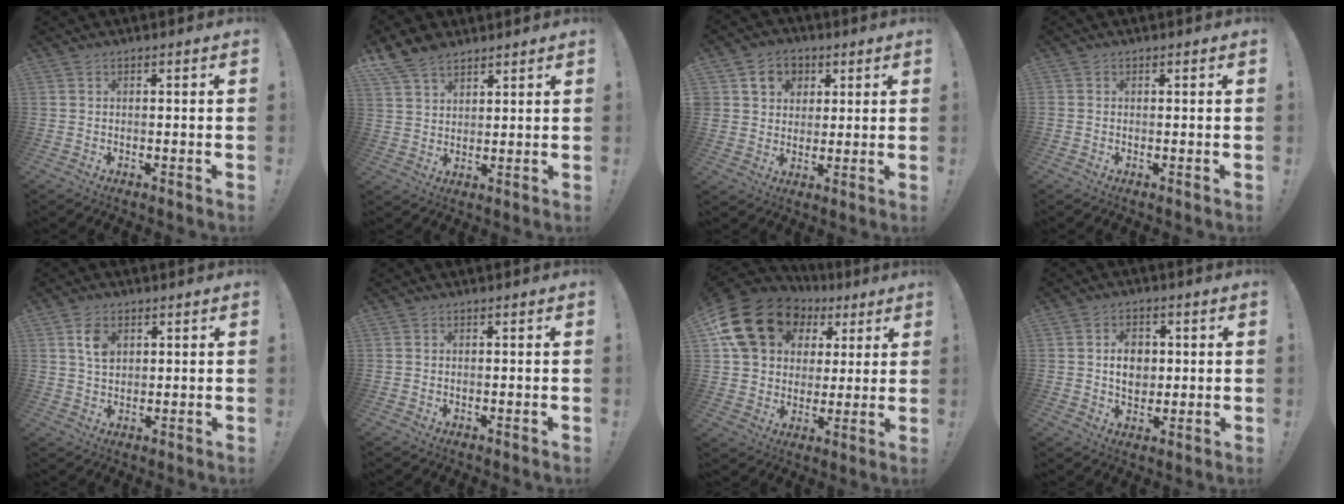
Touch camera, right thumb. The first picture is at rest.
{"total": 8.6, "force": [6.7, 4.7, 2.8], "torque": [-0.052, -0.034, 0.132]}
{"total": 8.2, "force": [3.0, 7.3, 2.2], "torque": [-0.027, -0.015, 0.062]}
{"total": 0.5, "force": [0.1, 0.5, 0.0], "torque": [-0.002, 0.001, 0.002]}
{"total": 5.8, "force": [2.4, 4.0, 3.5], "torque": [-0.047, -0.007, 0.042]}
{"total": 0.0}
{"total": 21.3, "force": [10.0, 15.5, 10.8], "torque": [-0.172, -0.032, 0.205]}
{"total": 7.8, "force": [1.1, 6.4, 4.3], "torque": [-0.055, 0.000, 0.020]}